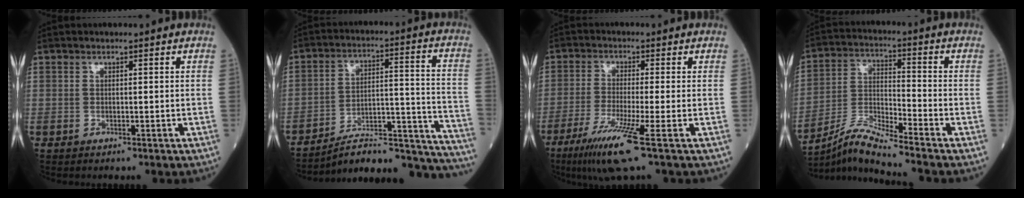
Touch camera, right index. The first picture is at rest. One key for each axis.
{"total": 22.7, "fx": -21.4, "fy": 2.2, "fz": 7.2, "tx": -0.037, "ty": 0.044, "tz": -0.299}
{"total": 8.6, "fx": -4.6, "fy": -1.0, "fz": 7.1, "tx": -0.136, "ty": -0.030, "tz": -0.089}
{"total": 8.5, "fx": -7.6, "fy": -1.7, "fz": 3.4, "tx": -0.081, "ty": -0.008, "tz": -0.144}